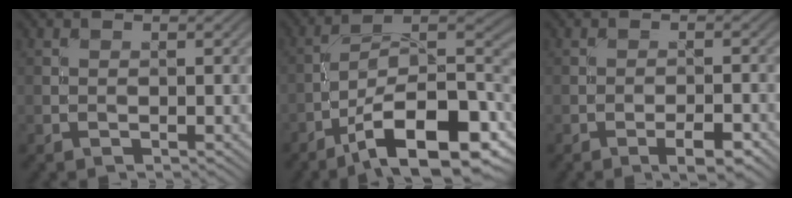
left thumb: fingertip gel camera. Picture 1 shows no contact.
{"total": 15.8, "force": [-8.4, 6.1, 11.9], "torque": [-0.183, -0.010, -0.152]}
{"total": 3.5, "force": [-2.1, 1.0, 2.7], "torque": [-0.042, 0.005, -0.030]}